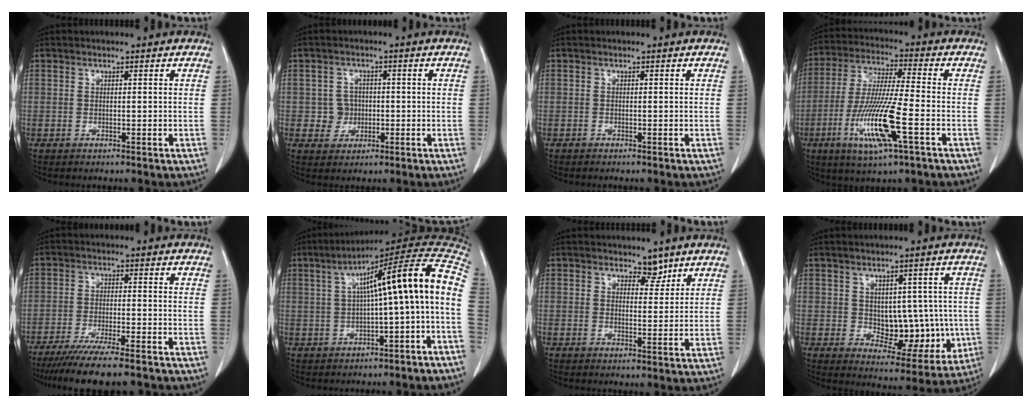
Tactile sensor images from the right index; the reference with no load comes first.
{"total": 3.3, "force": [-0.3, 3.3, 0.6], "torque": [0.003, 0.008, -0.001]}
{"total": 0.0}
{"total": 13.8, "force": [-4.8, 0.6, 12.9], "torque": [-0.262, -0.021, -0.091]}
{"total": 14.2, "force": [-12.1, 1.0, 7.2], "torque": [-0.109, -0.034, -0.187]}
{"total": 15.3, "force": [-0.1, 0.6, 15.3], "torque": [-0.216, 0.052, -0.003]}
{"total": 2.7, "force": [2.1, 1.4, 0.8], "torque": [-0.004, -0.004, 0.031]}
{"total": 10.0, "force": [-0.6, 6.1, 7.9], "torque": [-0.086, 0.012, 0.012]}